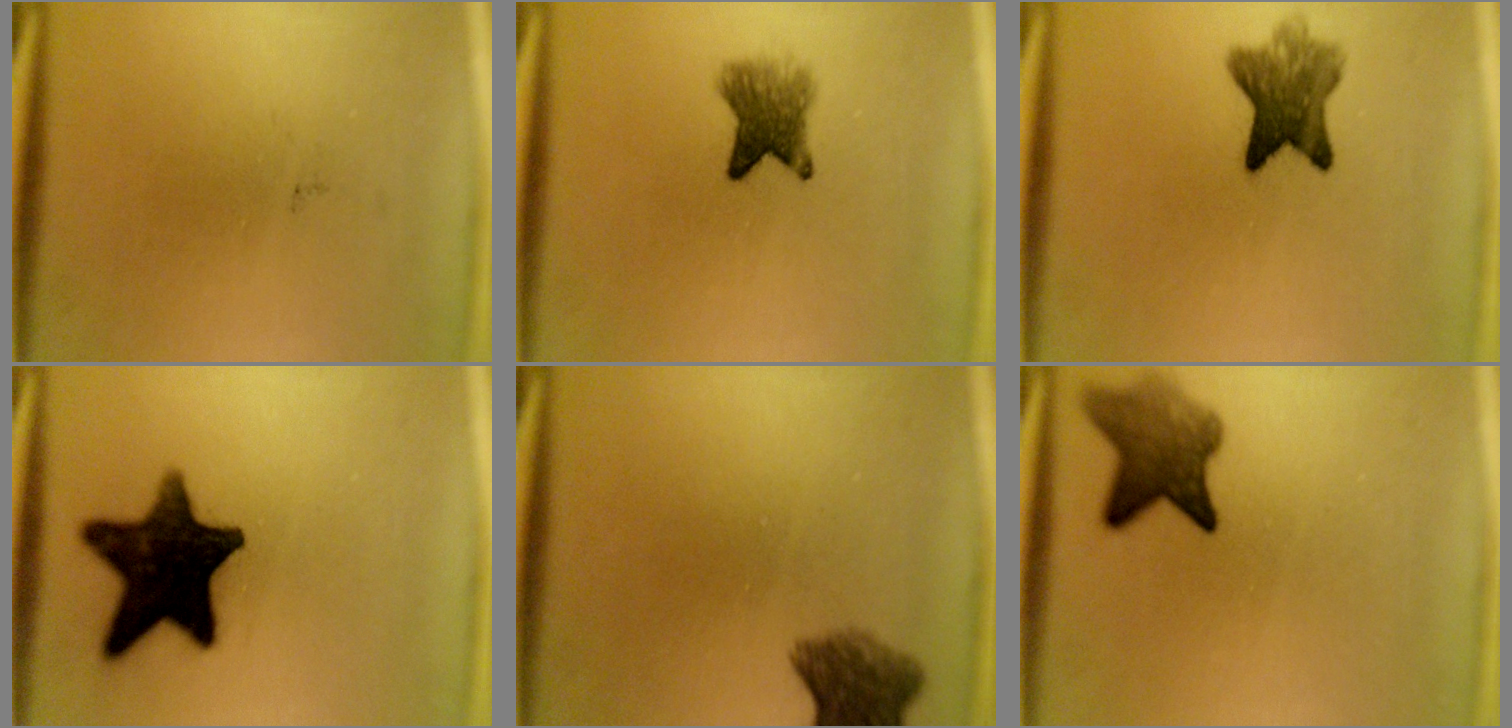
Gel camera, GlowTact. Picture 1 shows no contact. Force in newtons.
{"total": 4.8}
{"total": 7.0}
{"total": 15.3}
{"total": 6.4}
{"total": 6.2}